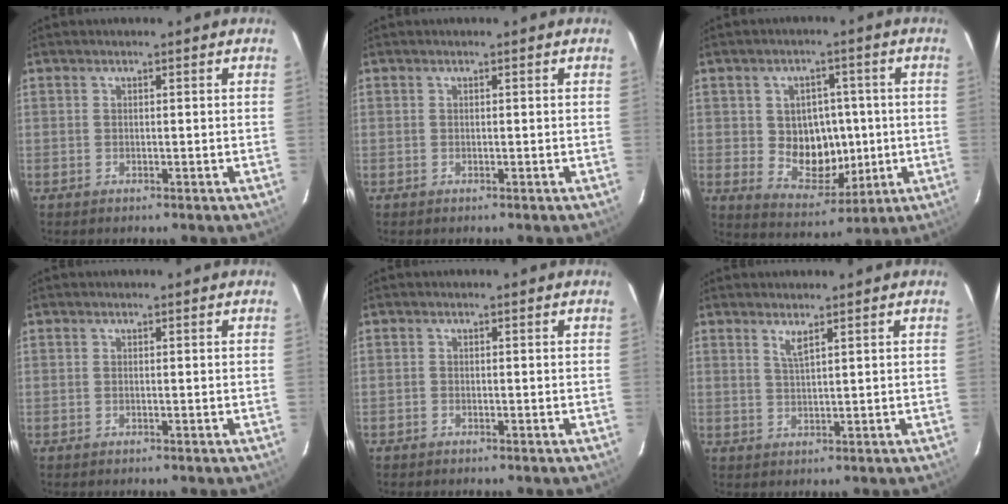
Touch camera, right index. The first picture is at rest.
{"total": 0.0}
{"total": 10.2, "force": [-0.3, 8.6, 5.6], "torque": [-0.107, 0.000, 0.018]}
{"total": 0.0}
{"total": 0.7, "force": [-0.6, 0.3, -0.1], "torque": [-0.002, 0.003, -0.012]}
{"total": 2.2, "force": [1.5, 0.0, 1.6], "torque": [-0.033, -0.004, 0.027]}